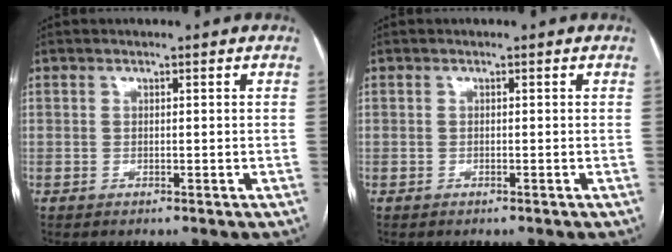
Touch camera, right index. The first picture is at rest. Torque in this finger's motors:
{"motor_torque": [-0.17, -0.16, 0.04, 0.01]}